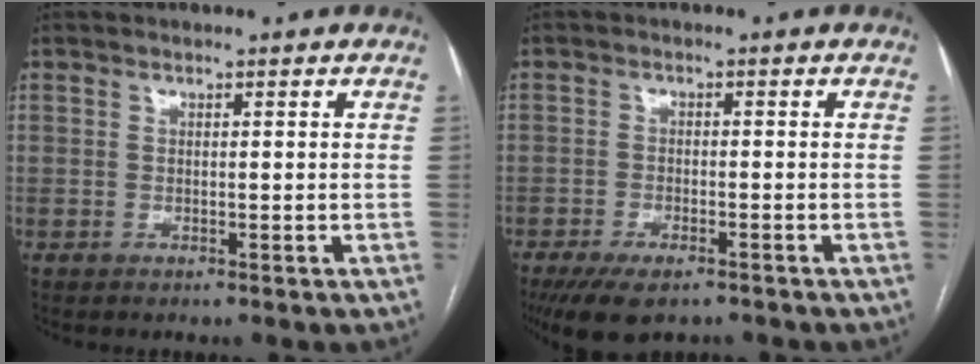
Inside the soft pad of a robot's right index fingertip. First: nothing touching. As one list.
[{"total": 7.6, "force": [-5.5, 2.7, 4.4], "torque": [-0.071, -0.010, -0.090]}]